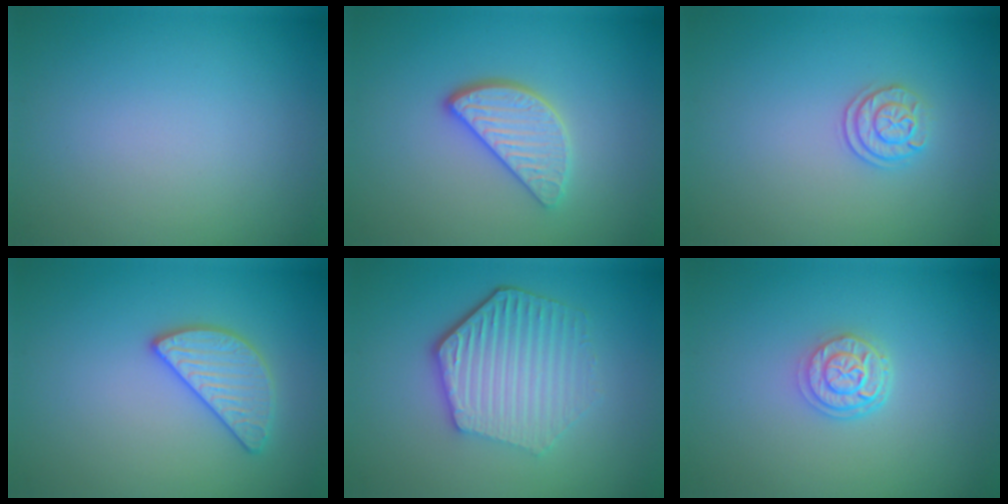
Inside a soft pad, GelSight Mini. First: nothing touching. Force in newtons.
{"total": 3.5, "press": 2.9, "slide": 2.0}
{"total": 2.0, "press": 1.8, "slide": 0.9}
{"total": 2.7, "press": 2.7, "slide": 0.1}
{"total": 5.8, "press": 4.4, "slide": 3.7}
{"total": 2.6, "press": 2.1, "slide": 1.5}